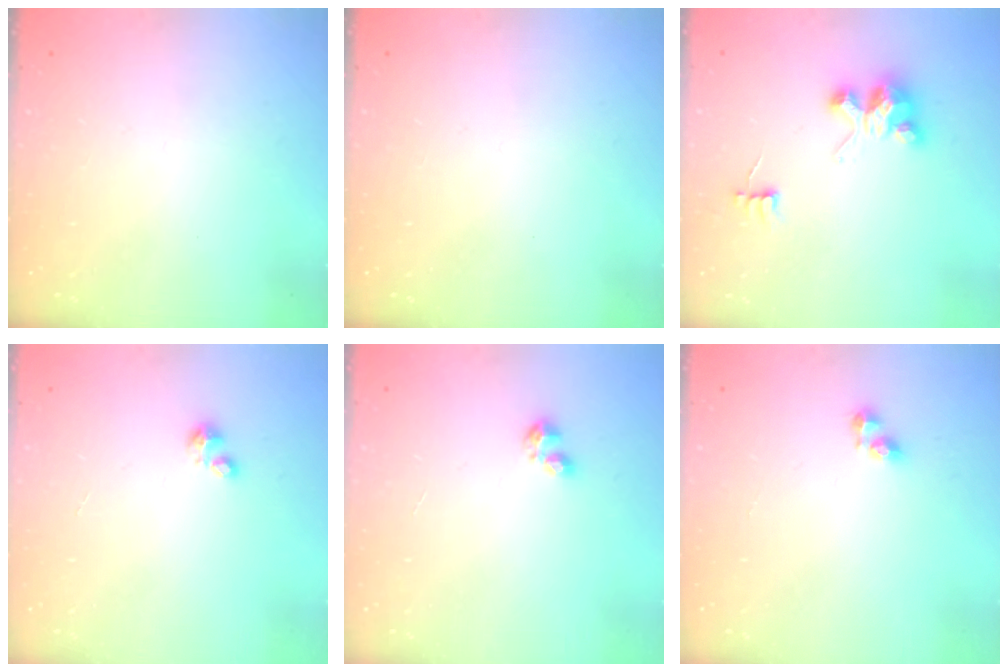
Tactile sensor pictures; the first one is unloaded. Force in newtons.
{"total": 0.0}
{"total": 3.6, "press": 3.6, "slide": 0.0}
{"total": 0.9, "press": 0.9, "slide": 0.1}
{"total": 2.8, "press": 2.8, "slide": 0.5}
{"total": 3.3, "press": 3.3, "slide": 0.4}